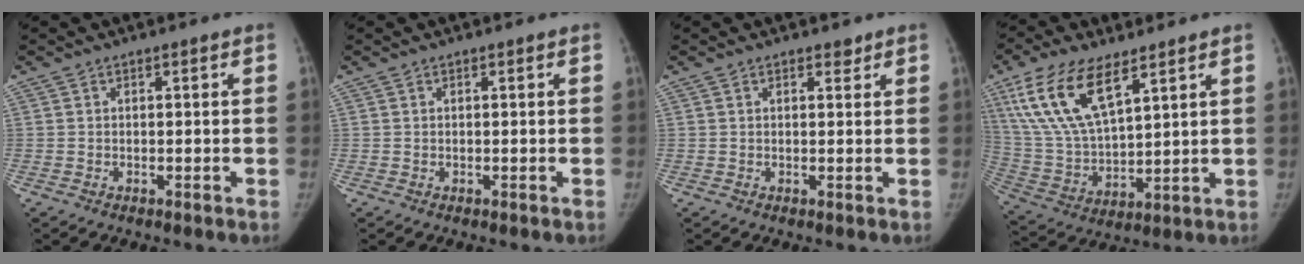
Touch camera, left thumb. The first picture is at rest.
{"total": 0.0}
{"total": 1.3, "force": [1.0, 0.7, 0.5], "torque": [0.002, -0.007, 0.011]}
{"total": 16.9, "force": [9.1, 7.2, 12.3], "torque": [-0.235, -0.028, 0.184]}